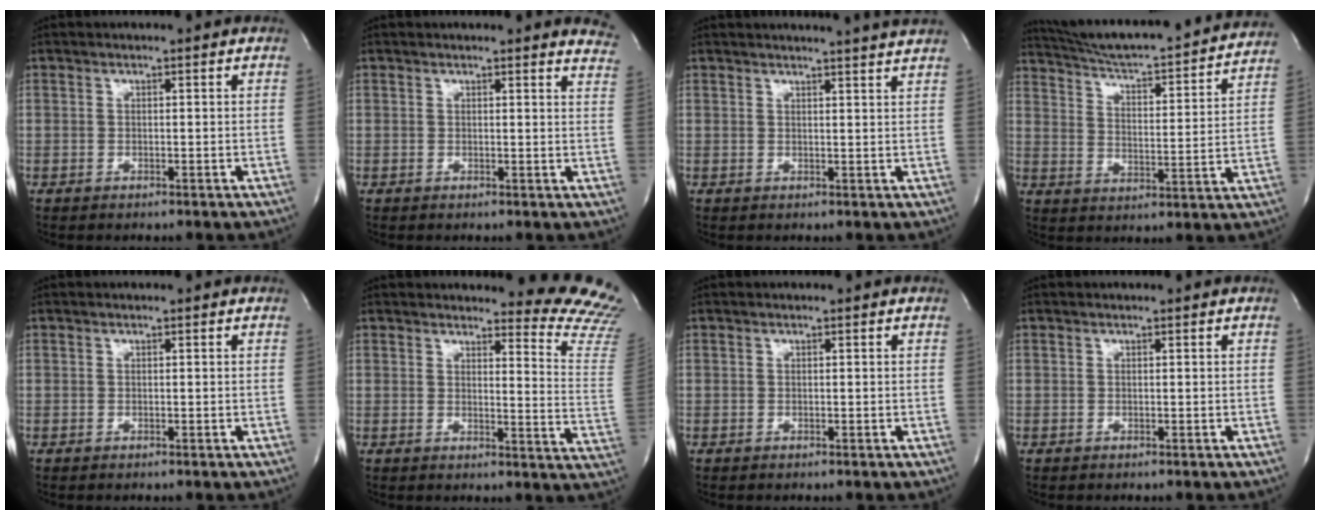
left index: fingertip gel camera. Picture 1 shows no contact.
{"total": 7.6, "force": [7.4, 1.4, 1.4], "torque": [0.014, -0.029, 0.043]}
{"total": 8.4, "force": [8.0, -1.3, 2.1], "torque": [-0.021, -0.016, 0.077]}
{"total": 24.5, "force": [22.6, 2.4, 9.1], "torque": [-0.144, -0.026, 0.303]}
{"total": 0.0}
{"total": 14.1, "force": [13.9, 0.9, 2.6], "torque": [-0.007, -0.150, 0.116]}
{"total": 0.0}
{"total": 0.0}